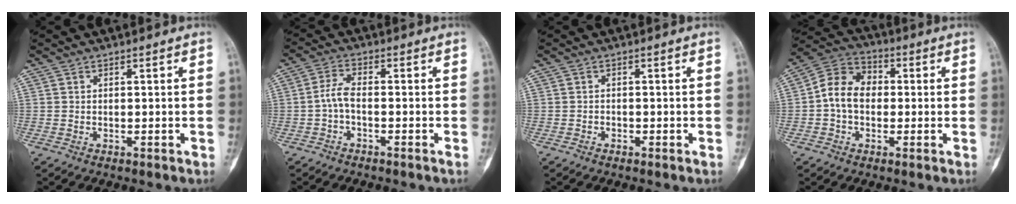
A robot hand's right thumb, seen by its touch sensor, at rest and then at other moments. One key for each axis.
{"total": 3.4, "fx": -1.2, "fy": 1.0, "fz": 3.0, "tx": -0.069, "ty": 0.012, "tz": -0.031}
{"total": 0.7, "fx": -0.5, "fy": 0.4, "fz": 0.3, "tx": -0.007, "ty": 0.001, "tz": -0.011}
{"total": 9.4, "fx": -0.4, "fy": 7.2, "fz": 6.0, "tx": -0.088, "ty": 0.033, "tz": -0.022}